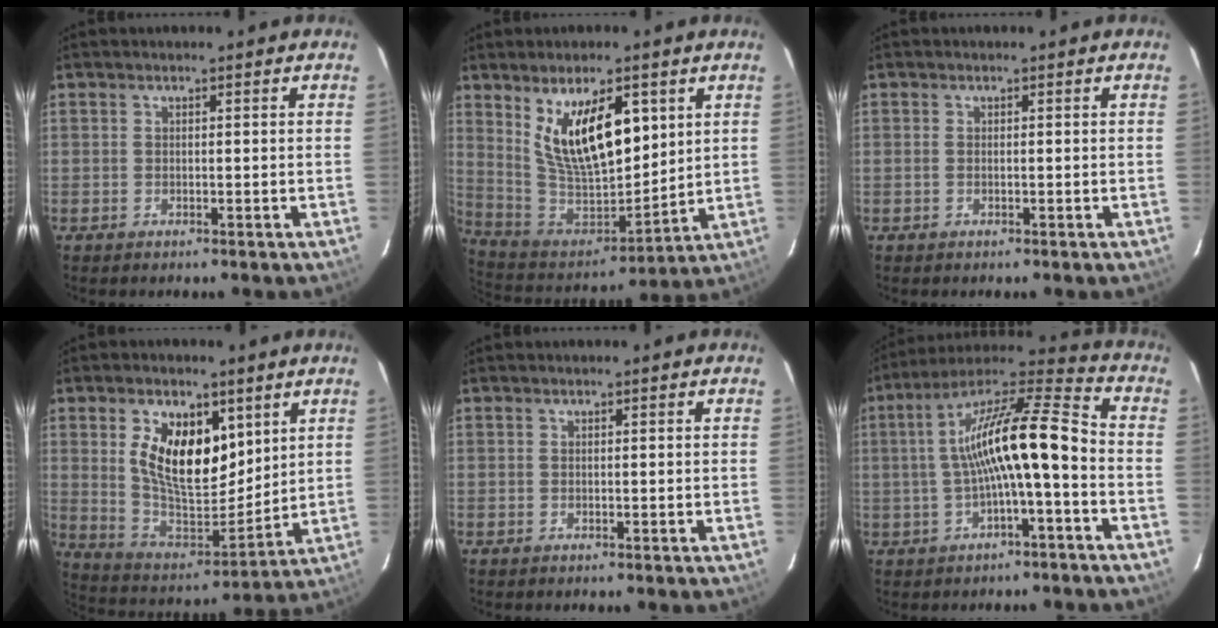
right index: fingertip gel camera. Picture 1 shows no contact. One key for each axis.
{"total": 17.5, "fx": 6.9, "fy": 7.8, "fz": 14.1, "tx": -0.247, "ty": -0.011, "tz": 0.145}
{"total": 0.0}
{"total": 15.5, "fx": 5.8, "fy": 8.3, "fz": 11.8, "tx": -0.220, "ty": 0.002, "tz": 0.116}
{"total": 0.0}
{"total": 15.2, "fx": -1.9, "fy": 2.3, "fz": 14.9, "tx": -0.262, "ty": 0.027, "tz": -0.034}